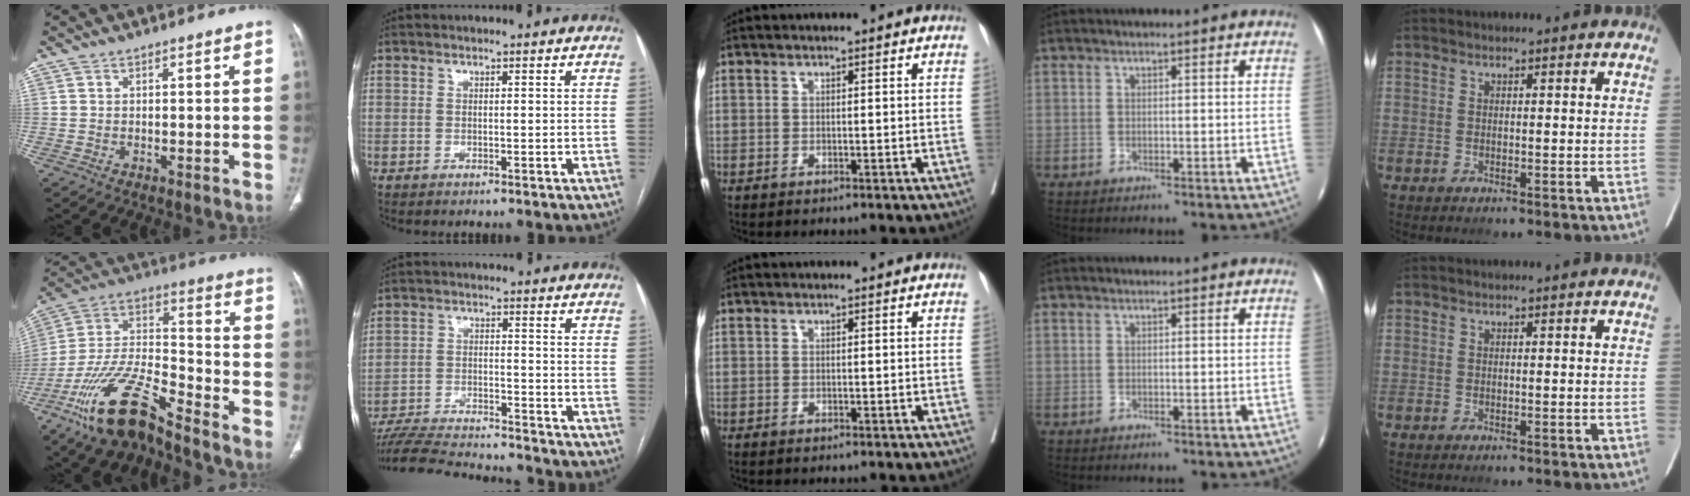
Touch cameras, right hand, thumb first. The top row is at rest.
{"thumb": {"total": 19.1, "force": [-13.5, 5.7, 12.2], "torque": [-0.242, 0.071, -0.250]}, "index": {"total": 15.7, "force": [-14.8, 1.8, 4.9], "torque": [-0.094, -0.006, -0.229]}}